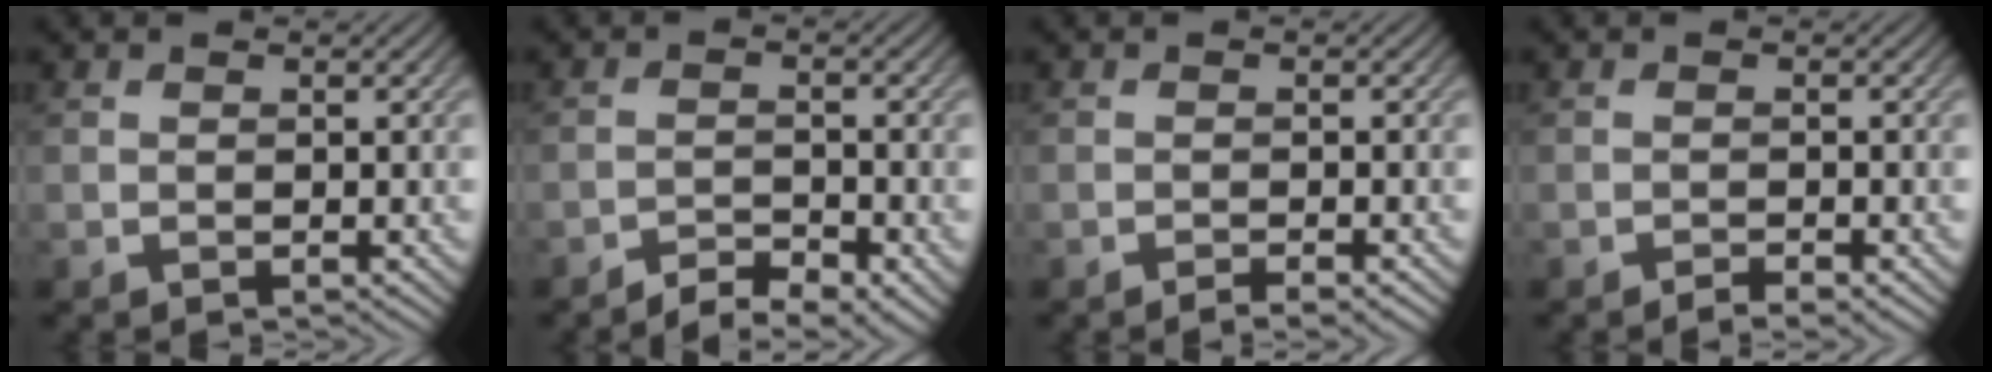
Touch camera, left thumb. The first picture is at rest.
{"total": 4.2, "force": [-3.4, 1.0, 2.3], "torque": [-0.039, -0.001, -0.056]}
{"total": 1.9, "force": [-1.3, 0.2, 1.3], "torque": [-0.016, 0.002, -0.024]}
{"total": 1.5, "force": [-1.1, 0.1, 1.0], "torque": [-0.015, 0.001, -0.021]}